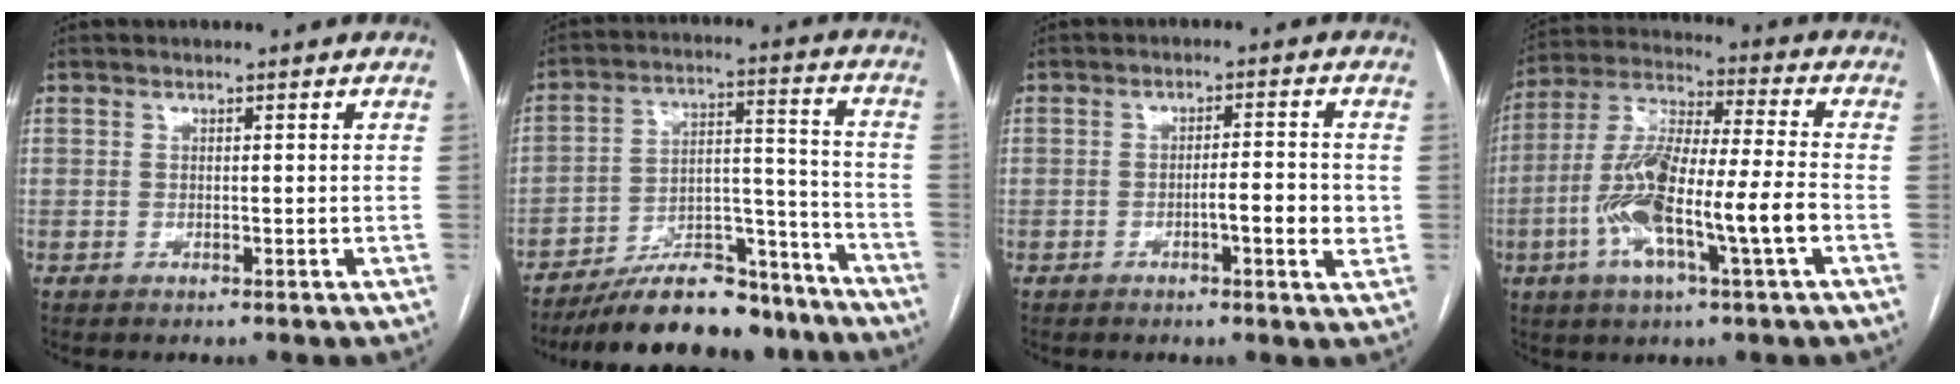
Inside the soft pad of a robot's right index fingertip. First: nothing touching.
{"total": 18.3, "force": [-15.8, 5.7, 7.3], "torque": [-0.102, 0.041, -0.250]}
{"total": 5.4, "force": [-1.2, 0.6, 5.2], "torque": [-0.078, 0.000, -0.019]}
{"total": 16.0, "force": [-4.8, 1.6, 15.2], "torque": [-0.303, 0.002, -0.089]}